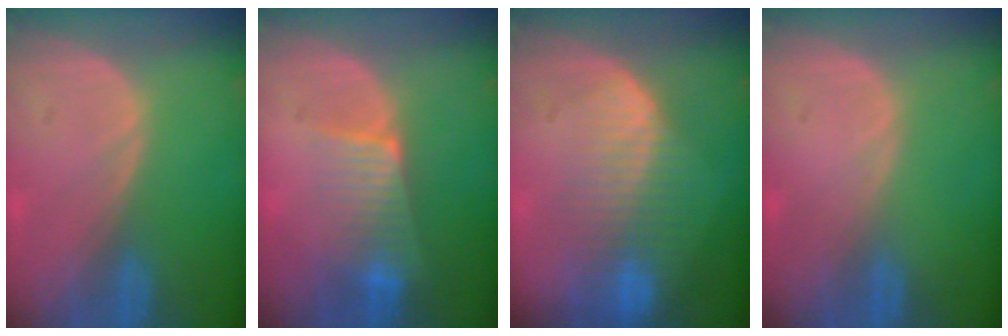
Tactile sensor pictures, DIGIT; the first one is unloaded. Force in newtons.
{"total": 6.4, "press": 5.6, "slide": 3.1}
{"total": 8.5, "press": 7.4, "slide": 4.3}
{"total": 0.0}